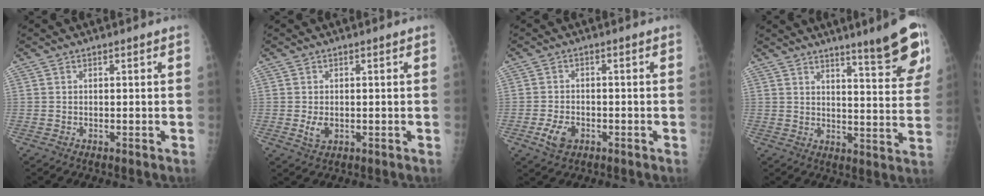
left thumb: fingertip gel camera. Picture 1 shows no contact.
{"total": 2.4, "force": [-0.2, 1.6, 1.8], "torque": [-0.034, -0.005, 0.000]}
{"total": 4.3, "force": [-1.8, 2.8, 2.7], "torque": [-0.050, 0.006, -0.031]}
{"total": 13.0, "force": [8.6, 1.8, 9.6], "torque": [-0.104, -0.054, 0.117]}